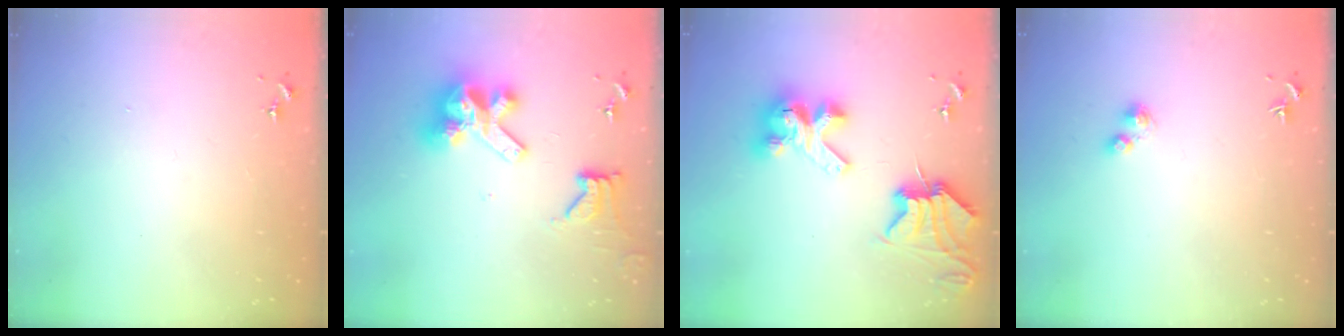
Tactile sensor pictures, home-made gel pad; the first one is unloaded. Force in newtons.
{"total": 14.6, "press": 14.5, "slide": 2.0}
{"total": 11.1, "press": 11.1, "slide": 0.6}
{"total": 2.4, "press": 2.3, "slide": 0.3}